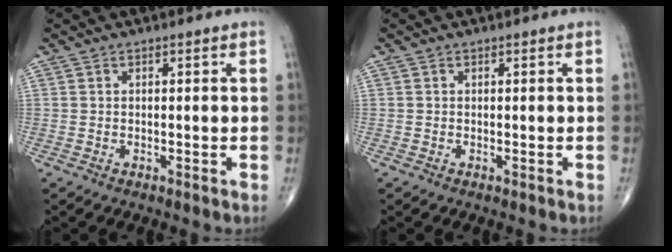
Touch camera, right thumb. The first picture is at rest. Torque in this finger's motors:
{"motor_torque": [-0.22, -0.02, -0.18, 0.00, 0.01]}